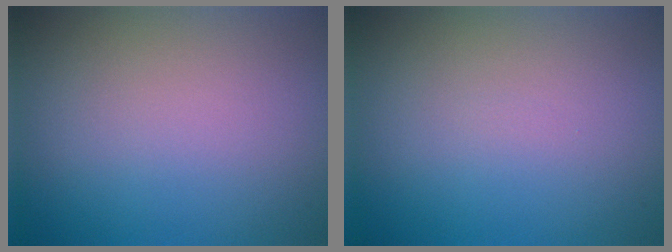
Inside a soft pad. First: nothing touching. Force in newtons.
{"total": 0.0}